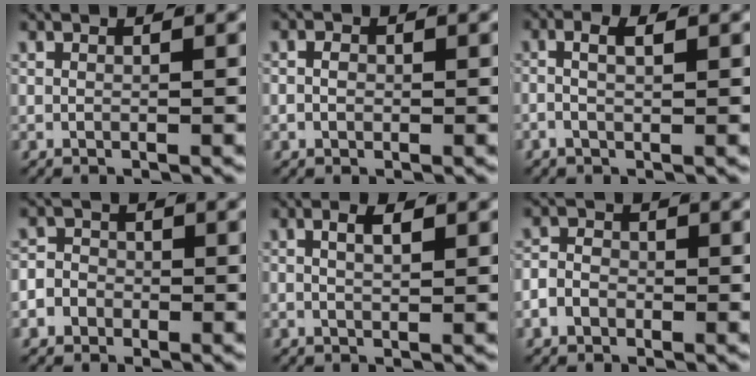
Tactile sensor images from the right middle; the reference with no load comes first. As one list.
[{"total": 1.2, "force": [-0.1, 1.0, 0.7], "torque": [-0.015, 0.001, 0.000]}, {"total": 2.1, "force": [-0.3, 0.6, 2.0], "torque": [-0.040, 0.003, -0.010]}, {"total": 3.6, "force": [-1.4, 3.2, 0.8], "torque": [-0.007, 0.000, -0.034]}, {"total": 1.9, "force": [0.4, 0.5, 1.8], "torque": [-0.023, 0.002, 0.005]}, {"total": 2.5, "force": [-1.0, 2.0, 1.2], "torque": [-0.018, 0.001, -0.022]}]